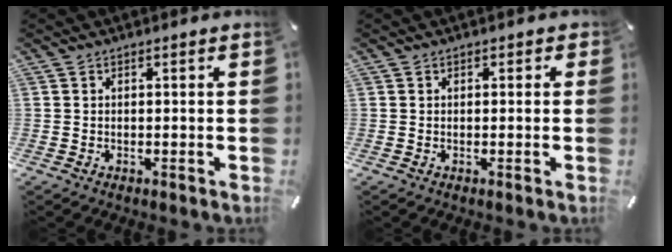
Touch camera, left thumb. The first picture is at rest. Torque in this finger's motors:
{"motor_torque": [-0.05, -0.25, 0.00, 0.03, -0.11]}